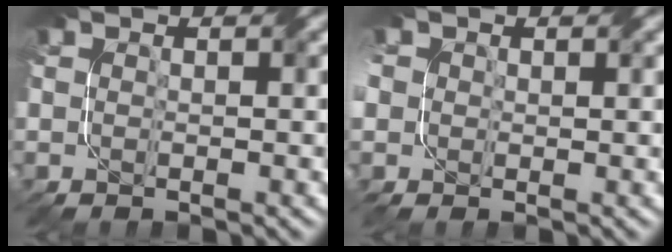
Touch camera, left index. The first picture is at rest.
{"total": 2.6, "force": [0.7, 2.3, 1.1], "torque": [-0.022, 0.012, 0.012]}